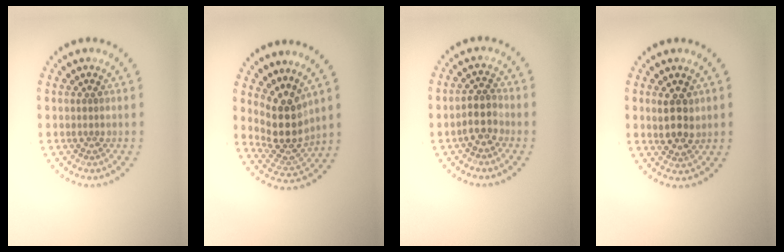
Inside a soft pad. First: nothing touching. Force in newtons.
{"total": 4.3, "press": 3.4, "slide": 2.6}
{"total": 2.6, "press": 2.4, "slide": 1.1}
{"total": 2.9, "press": 2.7, "slide": 0.9}